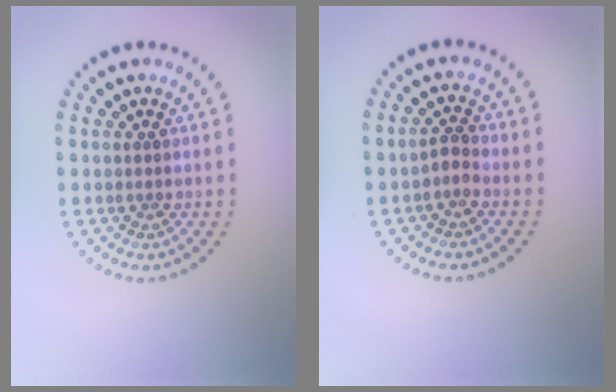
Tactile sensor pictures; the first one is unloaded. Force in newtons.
{"total": 1.2, "press": 1.0, "slide": 0.7}